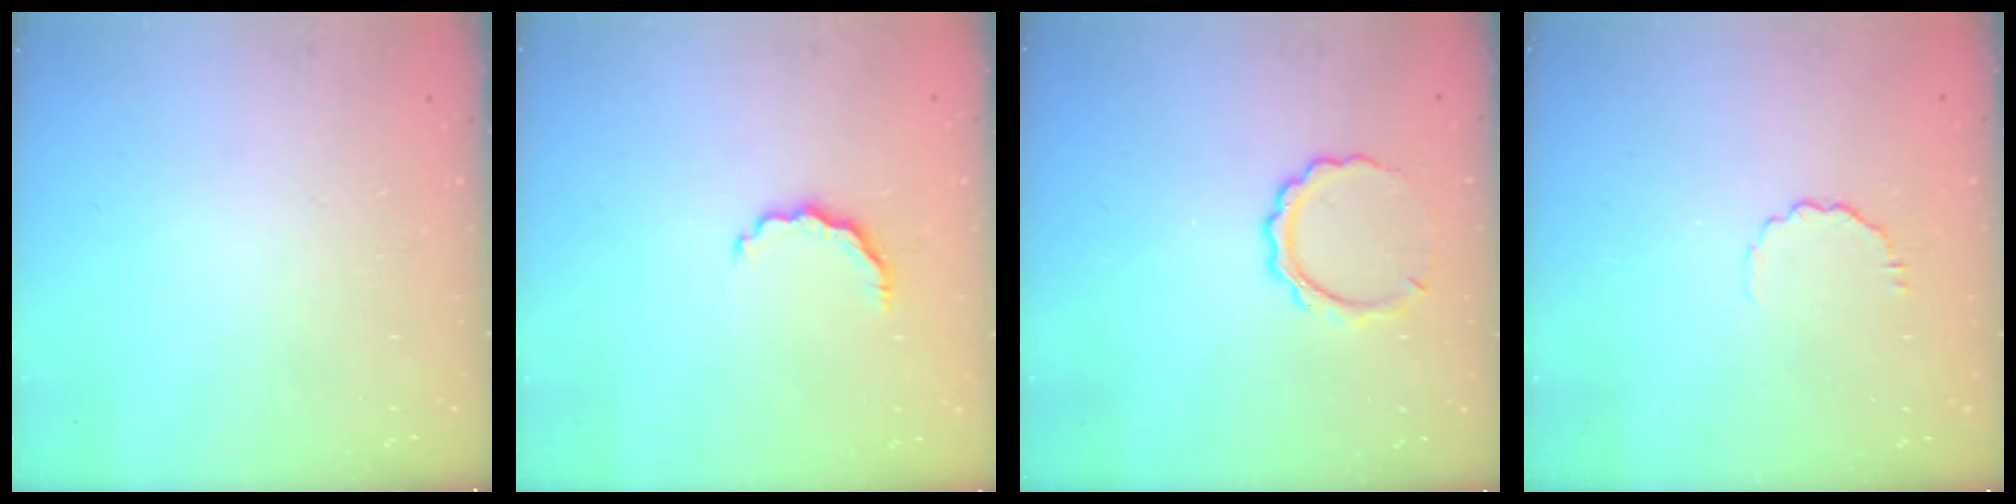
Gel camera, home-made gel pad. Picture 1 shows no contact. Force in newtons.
{"total": 5.2, "press": 5.2, "slide": 0.8}
{"total": 6.9, "press": 6.9, "slide": 0.5}
{"total": 3.6, "press": 3.4, "slide": 1.1}